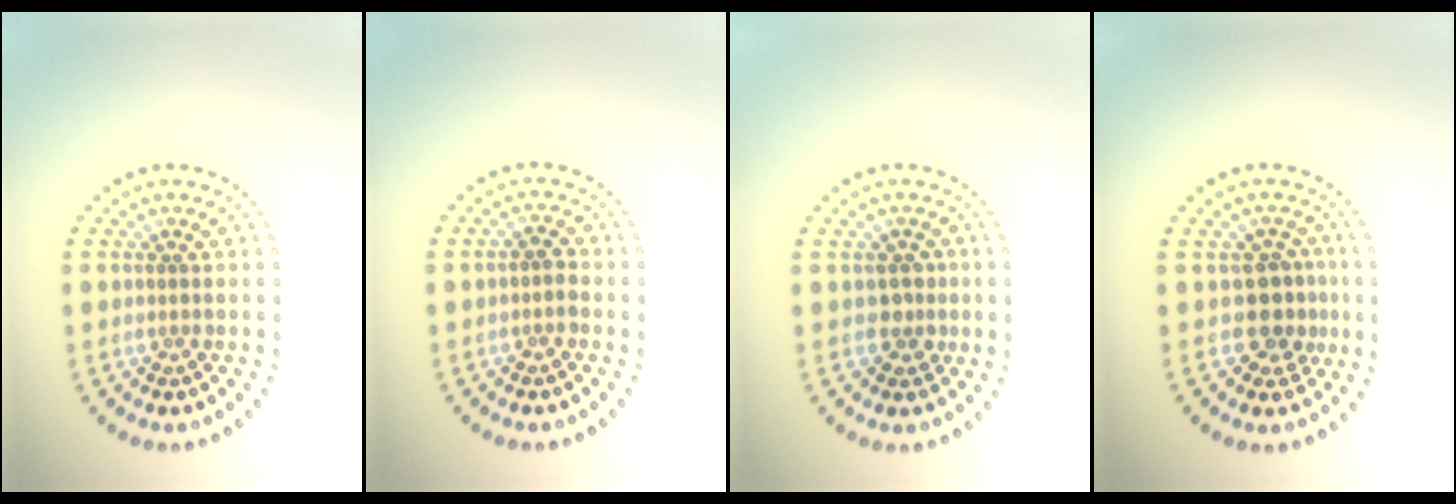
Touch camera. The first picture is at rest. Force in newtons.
{"total": 1.1, "press": 1.0, "slide": 0.5}
{"total": 1.6, "press": 1.3, "slide": 1.0}
{"total": 2.9, "press": 2.4, "slide": 1.5}